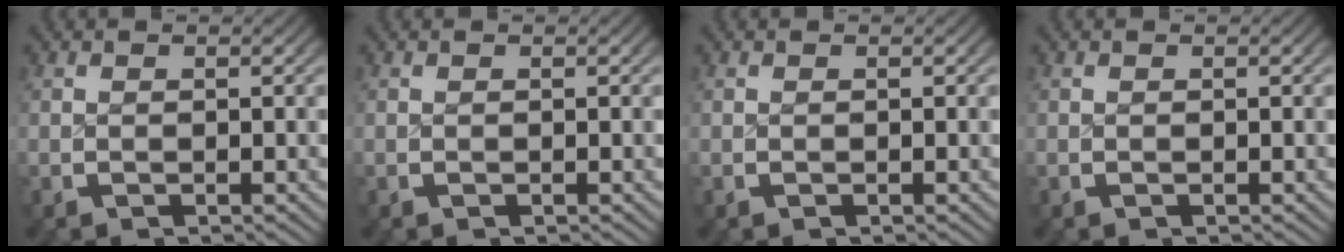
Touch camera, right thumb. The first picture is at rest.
{"total": 0.0}
{"total": 0.0}
{"total": 0.0}